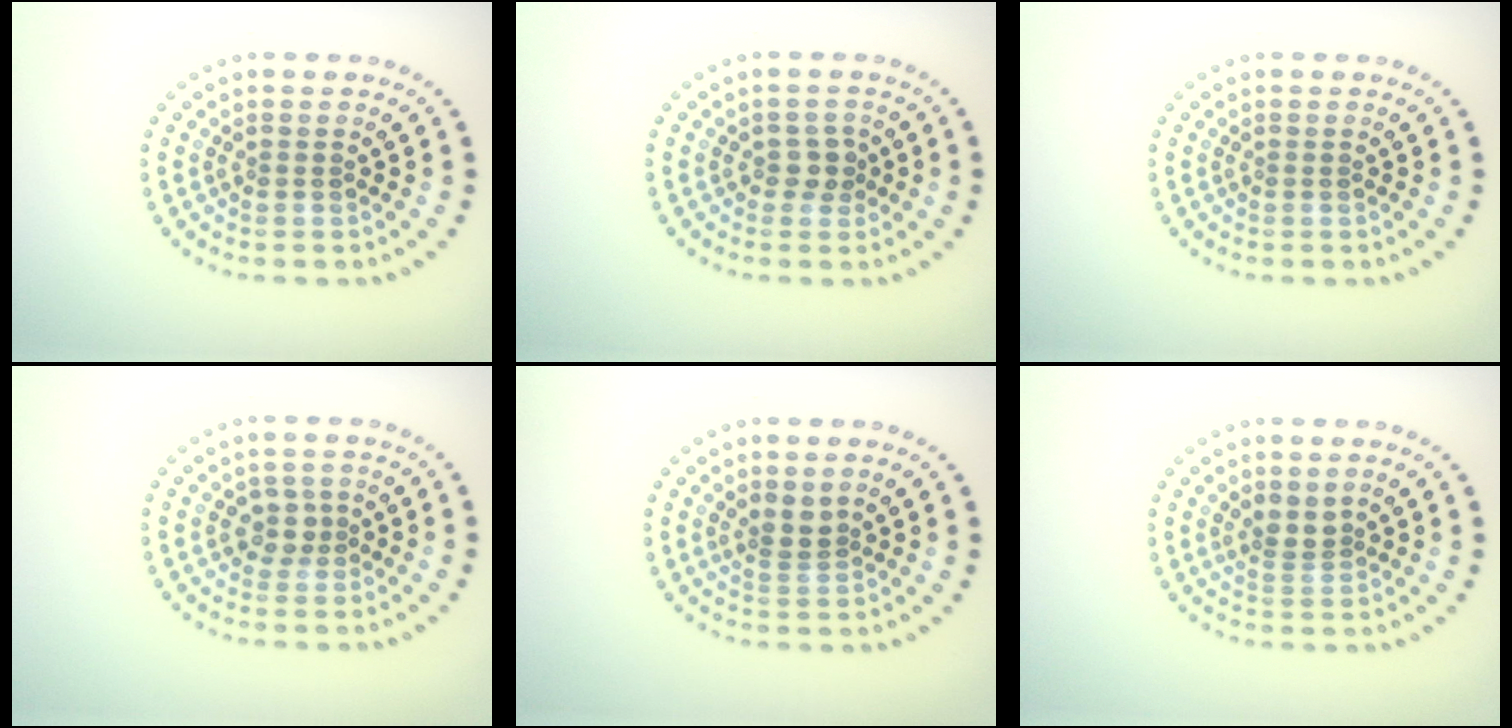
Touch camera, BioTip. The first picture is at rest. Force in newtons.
{"total": 1.6, "press": 1.5, "slide": 0.6}
{"total": 0.0}
{"total": 1.8, "press": 1.5, "slide": 1.0}
{"total": 1.6, "press": 1.1, "slide": 1.1}
{"total": 1.8, "press": 1.3, "slide": 1.2}